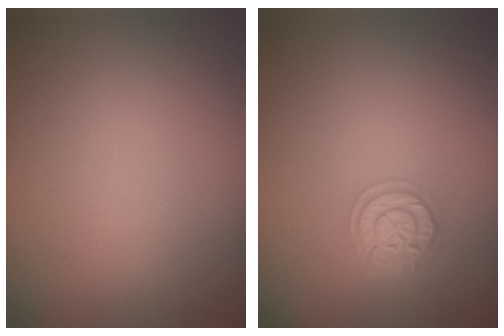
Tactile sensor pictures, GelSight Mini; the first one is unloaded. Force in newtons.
{"total": 2.8, "press": 2.3, "slide": 1.5}